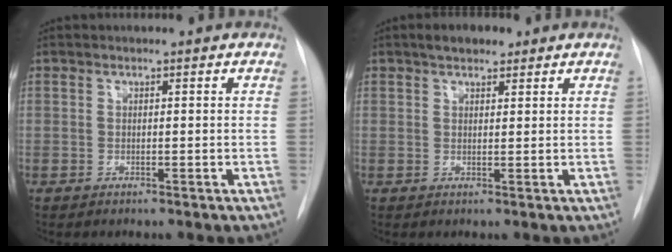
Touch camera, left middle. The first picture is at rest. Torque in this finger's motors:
{"motor_torque": [0.20, -0.18, 0.02, 0.01]}